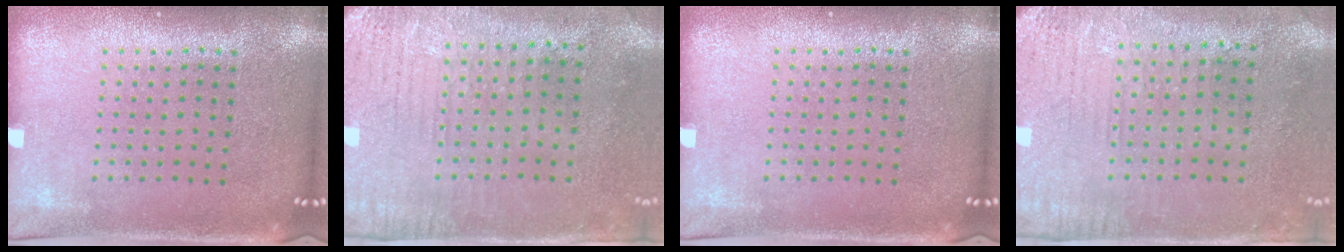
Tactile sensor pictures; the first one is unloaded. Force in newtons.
{"total": 3.1, "press": 2.4, "slide": 1.9}
{"total": 0.0}
{"total": 3.2, "press": 2.5, "slide": 1.9}